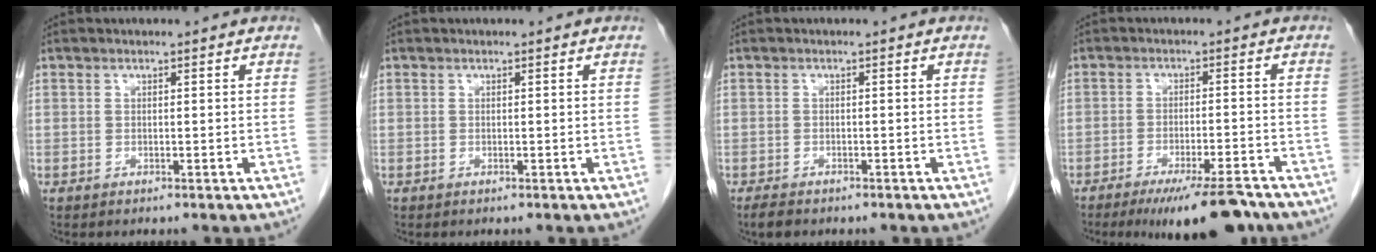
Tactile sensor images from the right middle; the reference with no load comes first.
{"total": 0.0}
{"total": 2.2, "force": [-1.8, 0.9, 1.1], "torque": [-0.026, -0.005, -0.025]}
{"total": 10.8, "force": [-8.6, 1.4, 6.2], "torque": [-0.084, -0.012, -0.132]}